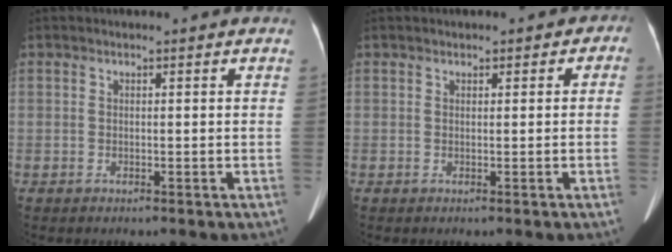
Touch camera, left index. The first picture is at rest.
{"total": 1.5, "force": [0.1, 1.2, 1.0], "torque": [-0.007, -0.003, -0.001]}